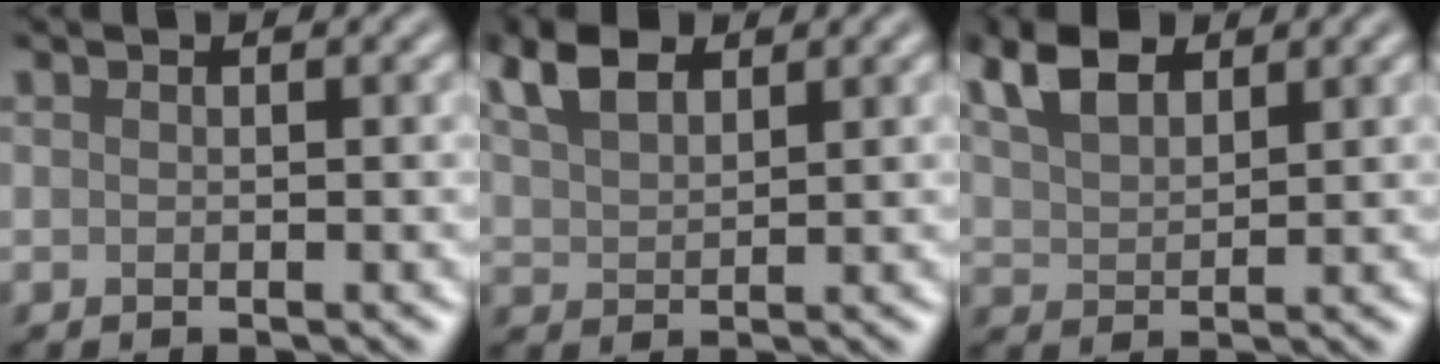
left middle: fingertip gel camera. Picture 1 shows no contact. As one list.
[{"total": 4.9, "force": [3.2, 2.5, 2.8], "torque": [-0.071, 0.012, 0.062]}, {"total": 5.5, "force": [3.6, 2.8, 3.2], "torque": [-0.080, 0.013, 0.068]}]